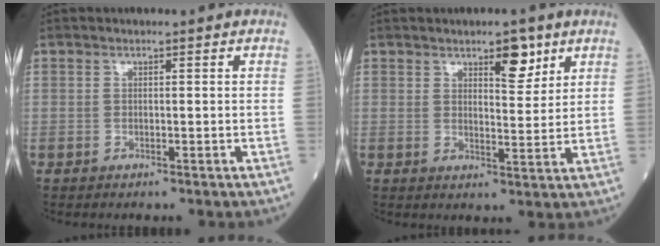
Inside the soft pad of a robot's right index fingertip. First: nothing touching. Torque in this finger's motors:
{"motor_torque": [0.19, 0.22, 0.03, 0.02]}